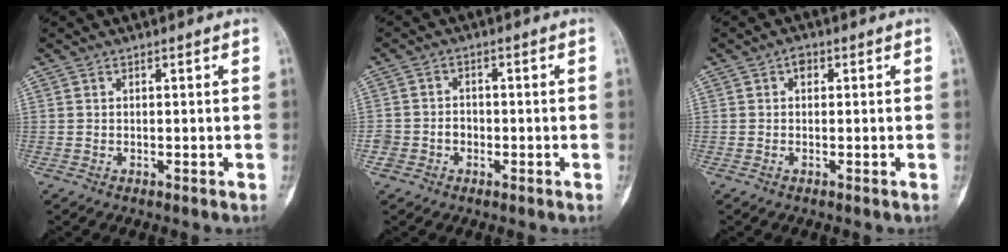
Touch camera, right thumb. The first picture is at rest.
{"total": 3.7, "force": [-1.2, 3.2, 1.3], "torque": [-0.009, 0.018, -0.020]}
{"total": 1.6, "force": [0.3, 1.0, 1.2], "torque": [-0.014, 0.005, -0.001]}